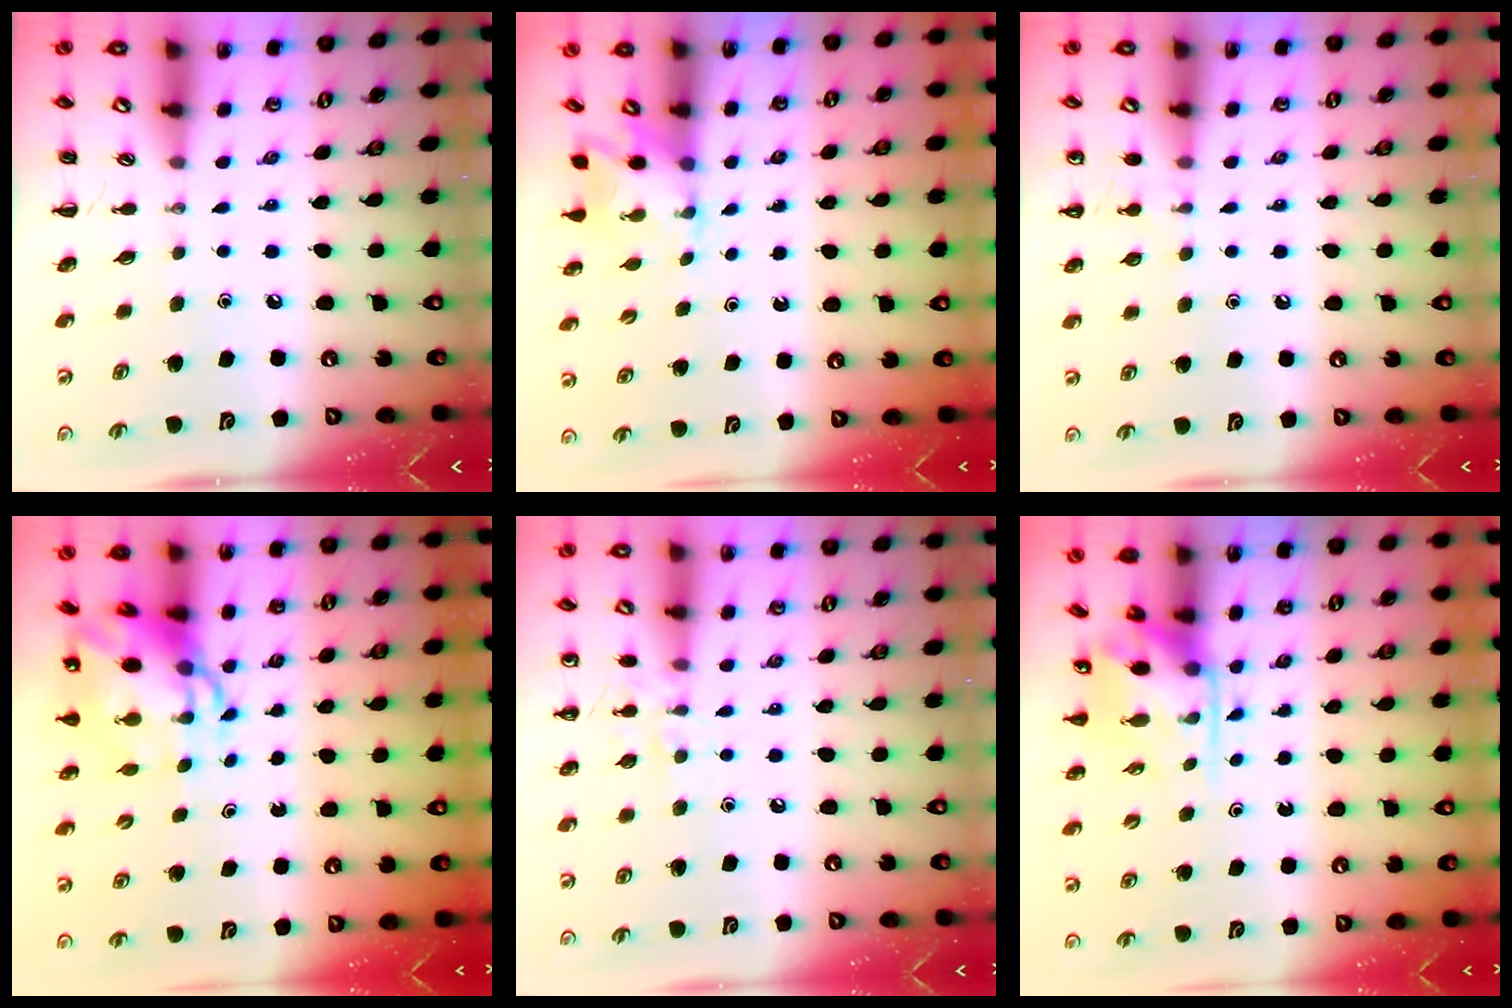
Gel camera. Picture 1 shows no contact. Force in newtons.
{"total": 2.5, "press": 2.4, "slide": 0.9}
{"total": 6.0, "press": 5.8, "slide": 1.7}
{"total": 8.9, "press": 8.5, "slide": 2.6}
{"total": 6.2, "press": 6.1, "slide": 1.4}
{"total": 4.3, "press": 4.3, "slide": 0.4}